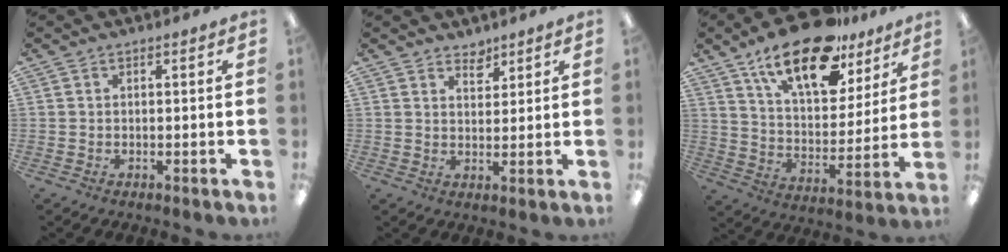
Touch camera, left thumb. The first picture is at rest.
{"total": 3.6, "force": [3.3, 1.5, 0.6], "torque": [0.006, -0.025, 0.057]}
{"total": 20.3, "force": [13.7, 8.8, 12.1], "torque": [-0.195, -0.072, 0.235]}